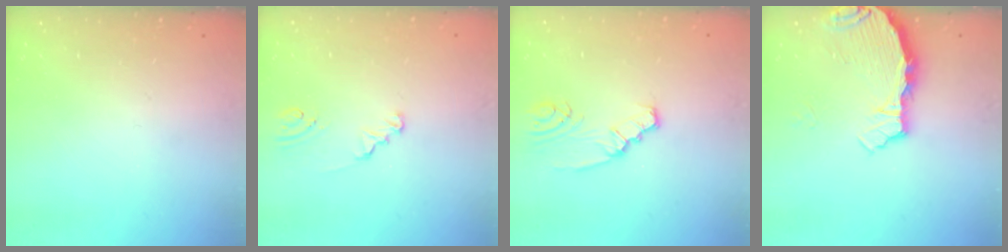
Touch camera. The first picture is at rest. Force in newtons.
{"total": 1.7, "press": 1.7, "slide": 0.2}
{"total": 2.7, "press": 2.7, "slide": 0.4}
{"total": 3.3, "press": 3.3, "slide": 0.2}